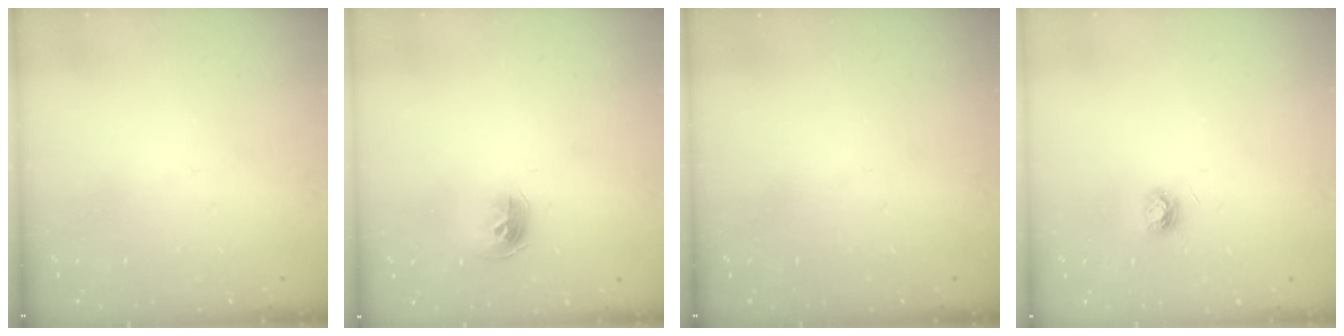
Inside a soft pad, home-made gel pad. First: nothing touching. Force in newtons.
{"total": 8.0, "press": 8.0, "slide": 0.7}
{"total": 0.0}
{"total": 4.2, "press": 4.2, "slide": 0.3}